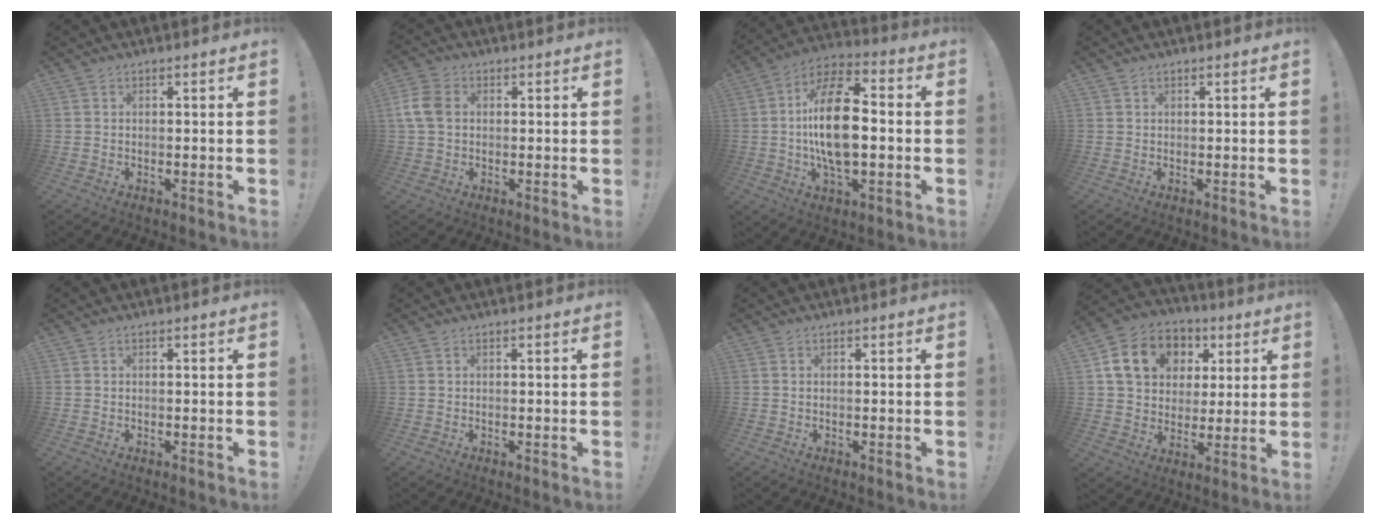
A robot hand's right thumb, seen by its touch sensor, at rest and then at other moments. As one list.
[{"total": 7.7, "force": [1.2, 5.5, 5.2], "torque": [-0.115, 0.004, 0.024]}, {"total": 19.1, "force": [-0.8, 9.7, 16.4], "torque": [-0.291, 0.007, -0.019]}, {"total": 0.6, "force": [0.5, 0.3, 0.1], "torque": [0.001, -0.001, 0.009]}, {"total": 0.0}, {"total": 0.0}, {"total": 0.0}, {"total": 16.4, "force": [6.3, 12.9, 7.9], "torque": [-0.114, -0.012, 0.132]}]